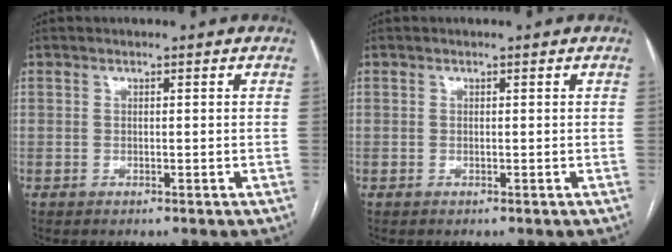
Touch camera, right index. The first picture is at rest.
{"total": 0.0}